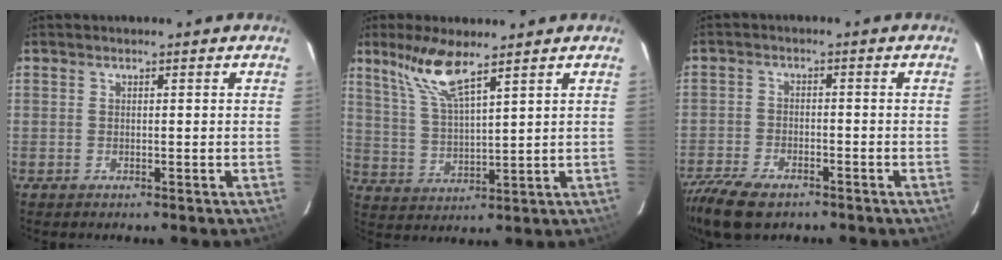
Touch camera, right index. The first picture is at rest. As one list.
[{"total": 8.9, "force": [6.4, 1.2, 6.1], "torque": [-0.126, 0.007, 0.136]}, {"total": 11.8, "force": [-8.8, 5.0, 6.0], "torque": [-0.158, -0.030, -0.160]}]